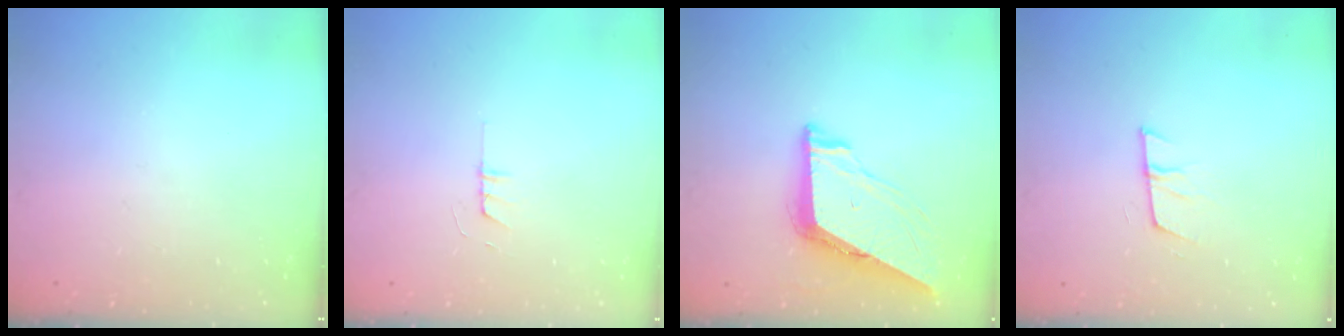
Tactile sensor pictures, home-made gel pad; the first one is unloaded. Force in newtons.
{"total": 4.0, "press": 4.0, "slide": 0.4}
{"total": 8.4, "press": 8.4, "slide": 0.9}
{"total": 7.9, "press": 7.3, "slide": 3.0}